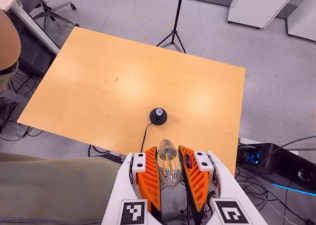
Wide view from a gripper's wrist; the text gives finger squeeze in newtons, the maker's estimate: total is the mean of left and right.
{"total": 20.0, "left": 21.9, "right": 18.1}